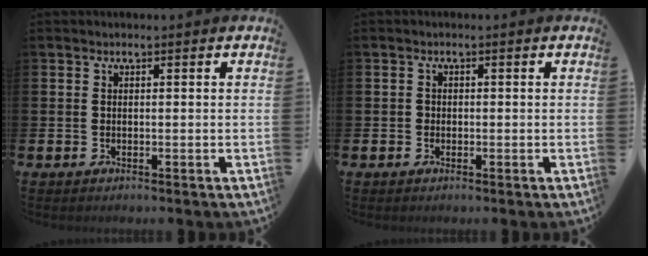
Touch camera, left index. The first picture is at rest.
{"total": 0.8, "force": [-0.3, 0.8, 0.1], "torque": [0.001, 0.003, -0.009]}